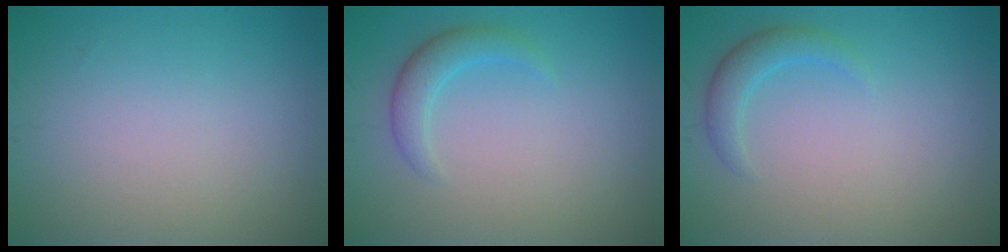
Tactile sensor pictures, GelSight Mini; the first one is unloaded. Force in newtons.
{"total": 2.3, "press": 2.2, "slide": 0.1}
{"total": 2.1, "press": 2.1, "slide": 0.2}